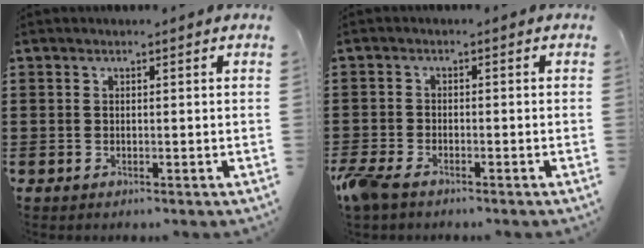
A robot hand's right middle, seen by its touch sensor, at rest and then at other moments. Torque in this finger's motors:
{"motor_torque": [2.14, 0.00, 0.25, 0.20]}